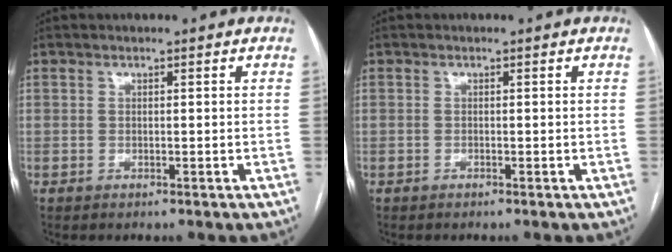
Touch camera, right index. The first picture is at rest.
{"total": 0.0}